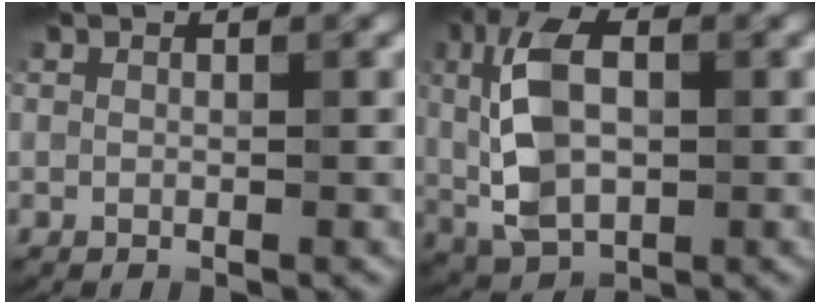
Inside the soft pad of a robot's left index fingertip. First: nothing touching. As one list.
[{"total": 7.9, "force": [0.8, 4.6, 6.3], "torque": [-0.139, 0.010, 0.011]}]